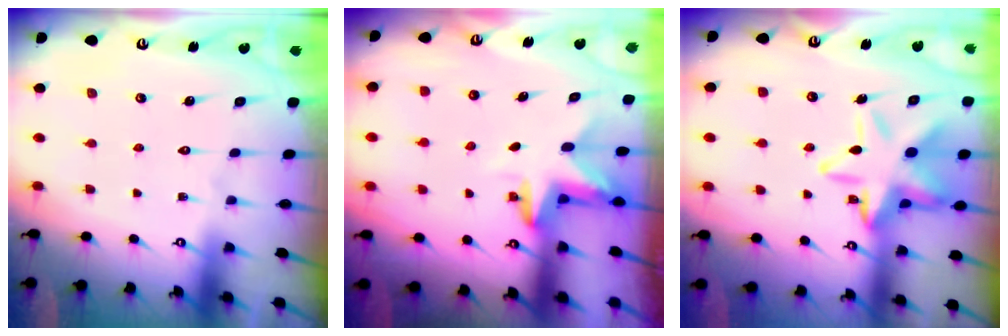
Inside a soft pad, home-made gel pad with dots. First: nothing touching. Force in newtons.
{"total": 3.2, "press": 3.2, "slide": 0.1}
{"total": 15.7, "press": 15.6, "slide": 1.5}